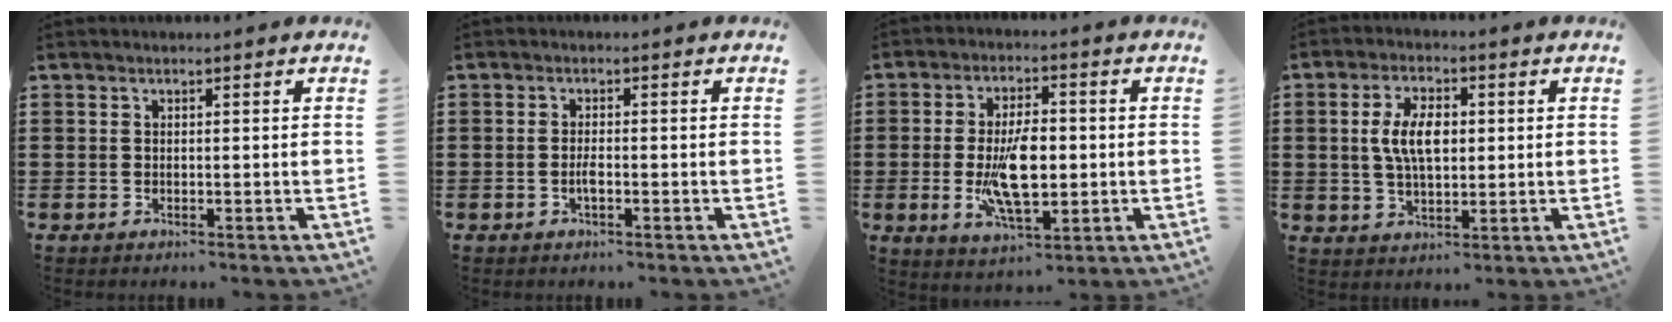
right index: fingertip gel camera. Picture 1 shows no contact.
{"total": 1.8, "force": [-0.6, 0.5, 1.7], "torque": [-0.039, -0.001, -0.014]}
{"total": 10.5, "force": [-1.0, 4.7, 9.4], "torque": [-0.187, -0.008, -0.019]}
{"total": 6.9, "force": [0.7, 3.5, 6.0], "torque": [-0.118, 0.006, 0.008]}